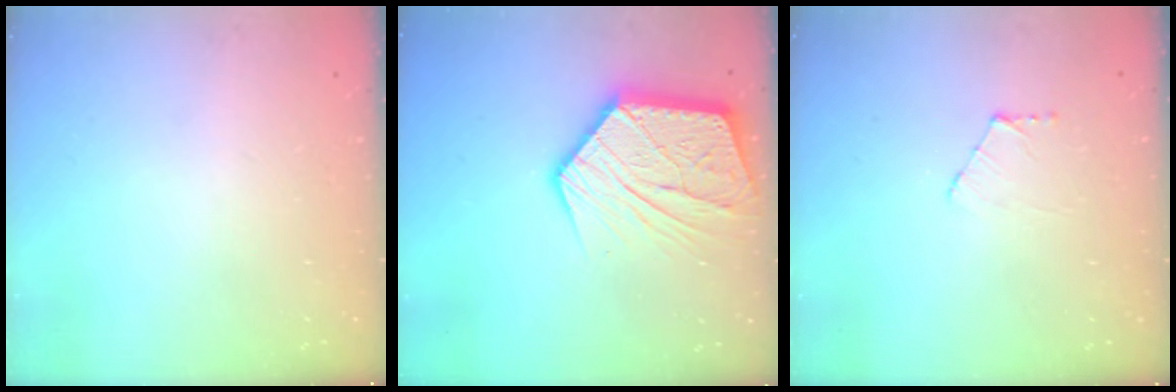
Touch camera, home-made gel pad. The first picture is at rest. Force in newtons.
{"total": 18.8, "press": 18.7, "slide": 1.8}
{"total": 3.6, "press": 3.6, "slide": 0.3}